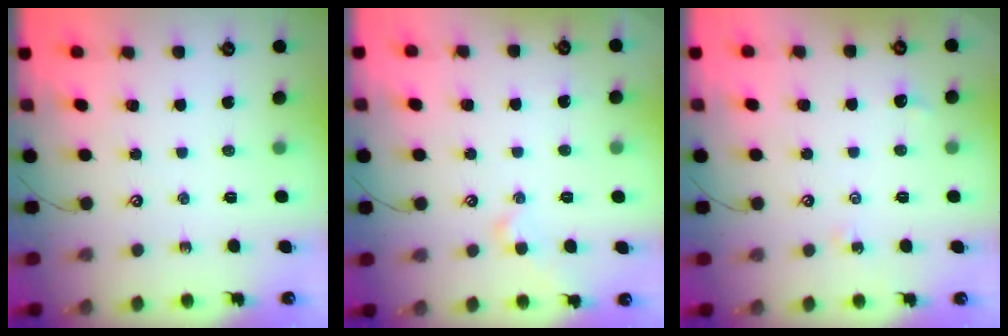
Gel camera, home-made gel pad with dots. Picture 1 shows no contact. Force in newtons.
{"total": 0.0}
{"total": 2.0, "press": 1.9, "slide": 0.5}